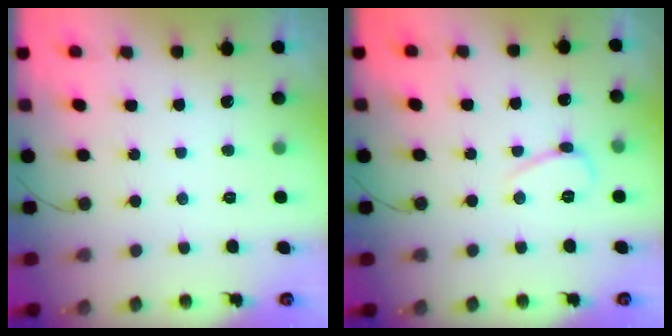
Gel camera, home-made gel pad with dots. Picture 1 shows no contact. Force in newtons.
{"total": 5.6, "press": 5.6, "slide": 0.6}